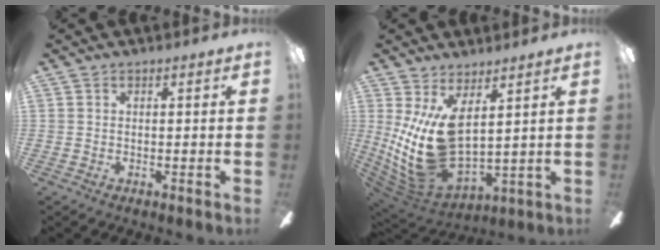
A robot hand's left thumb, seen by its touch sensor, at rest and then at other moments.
{"total": 15.9, "force": [3.7, 7.5, 13.5], "torque": [-0.297, -0.038, 0.075]}